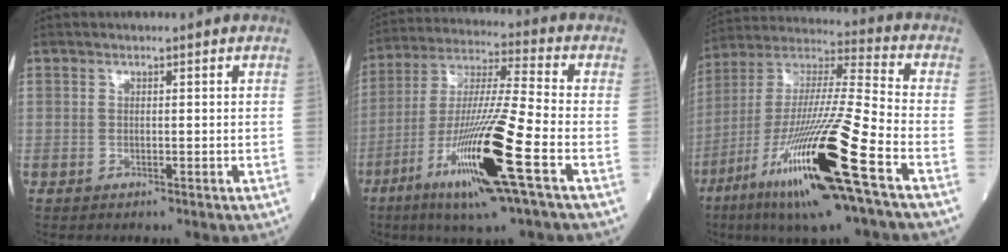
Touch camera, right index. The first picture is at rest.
{"total": 17.9, "force": [-7.6, -0.2, 16.2], "torque": [-0.332, -0.031, -0.144]}
{"total": 22.5, "force": [-10.2, 0.4, 20.1], "torque": [-0.394, -0.047, -0.196]}